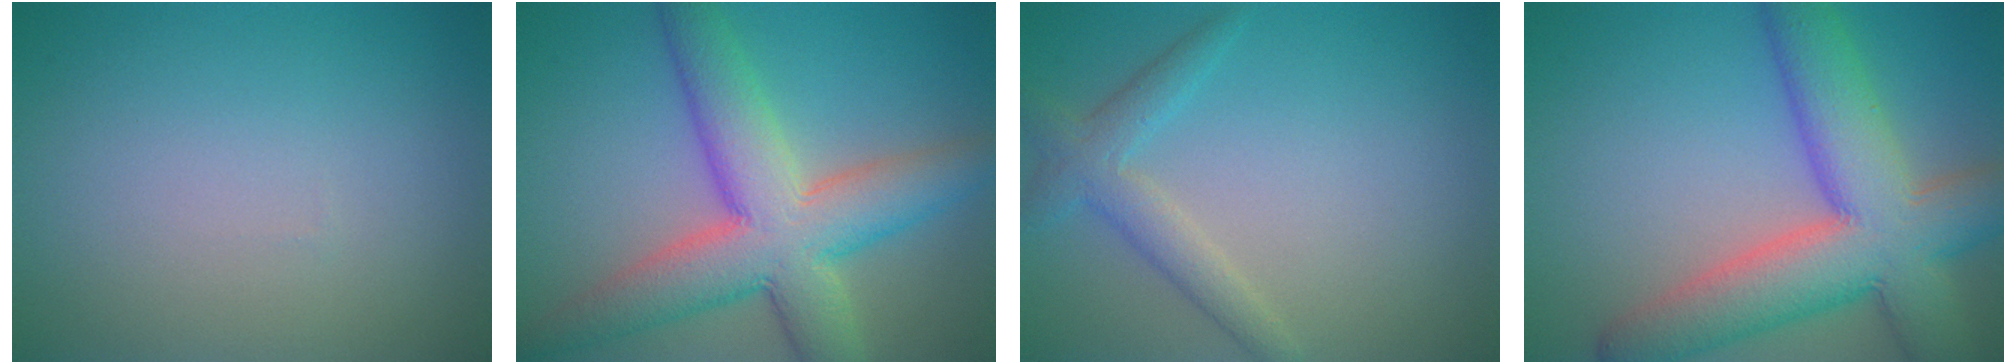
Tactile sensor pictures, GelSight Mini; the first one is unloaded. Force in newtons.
{"total": 9.2, "press": 9.2, "slide": 0.5}
{"total": 2.8, "press": 2.8, "slide": 0.1}
{"total": 10.8, "press": 10.7, "slide": 0.8}